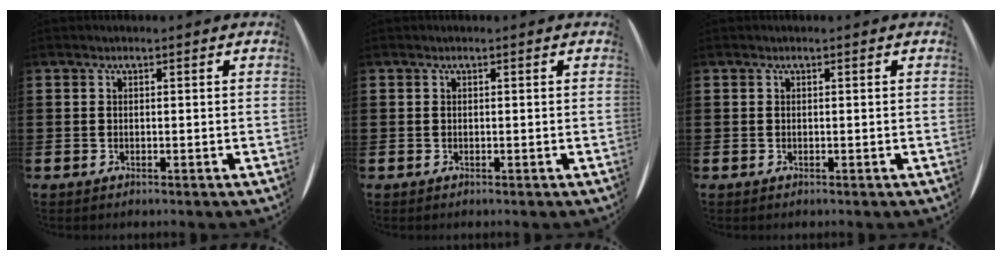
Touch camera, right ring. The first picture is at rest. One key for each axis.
{"total": 0.0}
{"total": 0.0}